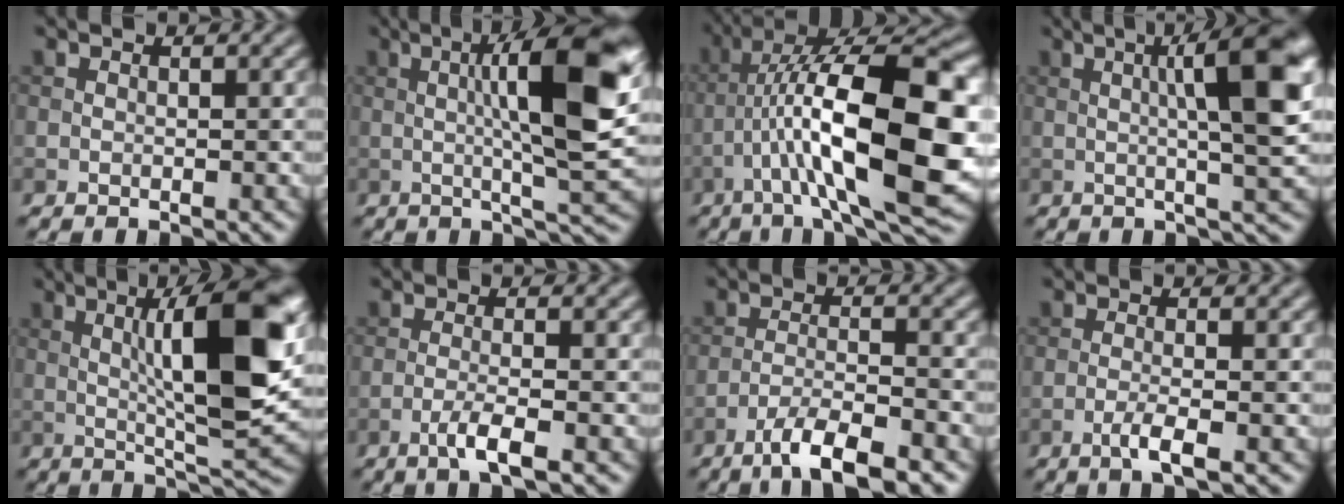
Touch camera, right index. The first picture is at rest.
{"total": 11.7, "force": [1.7, 2.4, 11.3], "torque": [-0.163, 0.009, 0.026]}
{"total": 15.5, "force": [-2.3, 4.8, 14.6], "torque": [-0.236, 0.026, -0.037]}
{"total": 9.4, "force": [1.6, 1.8, 9.1], "torque": [-0.116, 0.017, 0.021]}
{"total": 11.6, "force": [1.9, 2.6, 11.1], "torque": [-0.159, 0.006, 0.030]}
{"total": 3.1, "force": [-1.5, 0.5, 2.7], "torque": [-0.046, 0.007, -0.036]}
{"total": 5.8, "force": [-4.1, 1.1, 4.0], "torque": [-0.069, 0.001, -0.074]}
{"total": 2.7, "force": [-1.2, 0.5, 2.4], "torque": [-0.041, 0.005, -0.028]}